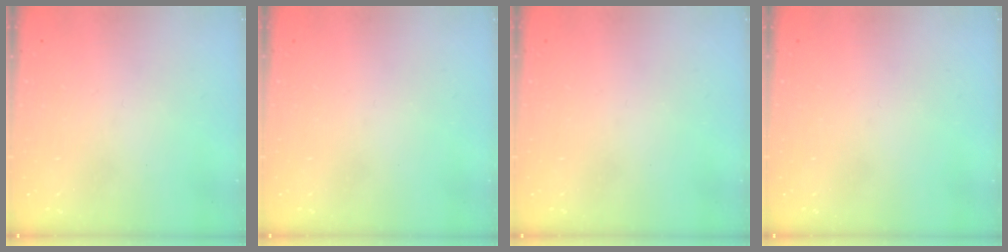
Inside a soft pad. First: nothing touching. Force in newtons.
{"total": 0.0}
{"total": 0.0}
{"total": 0.0}